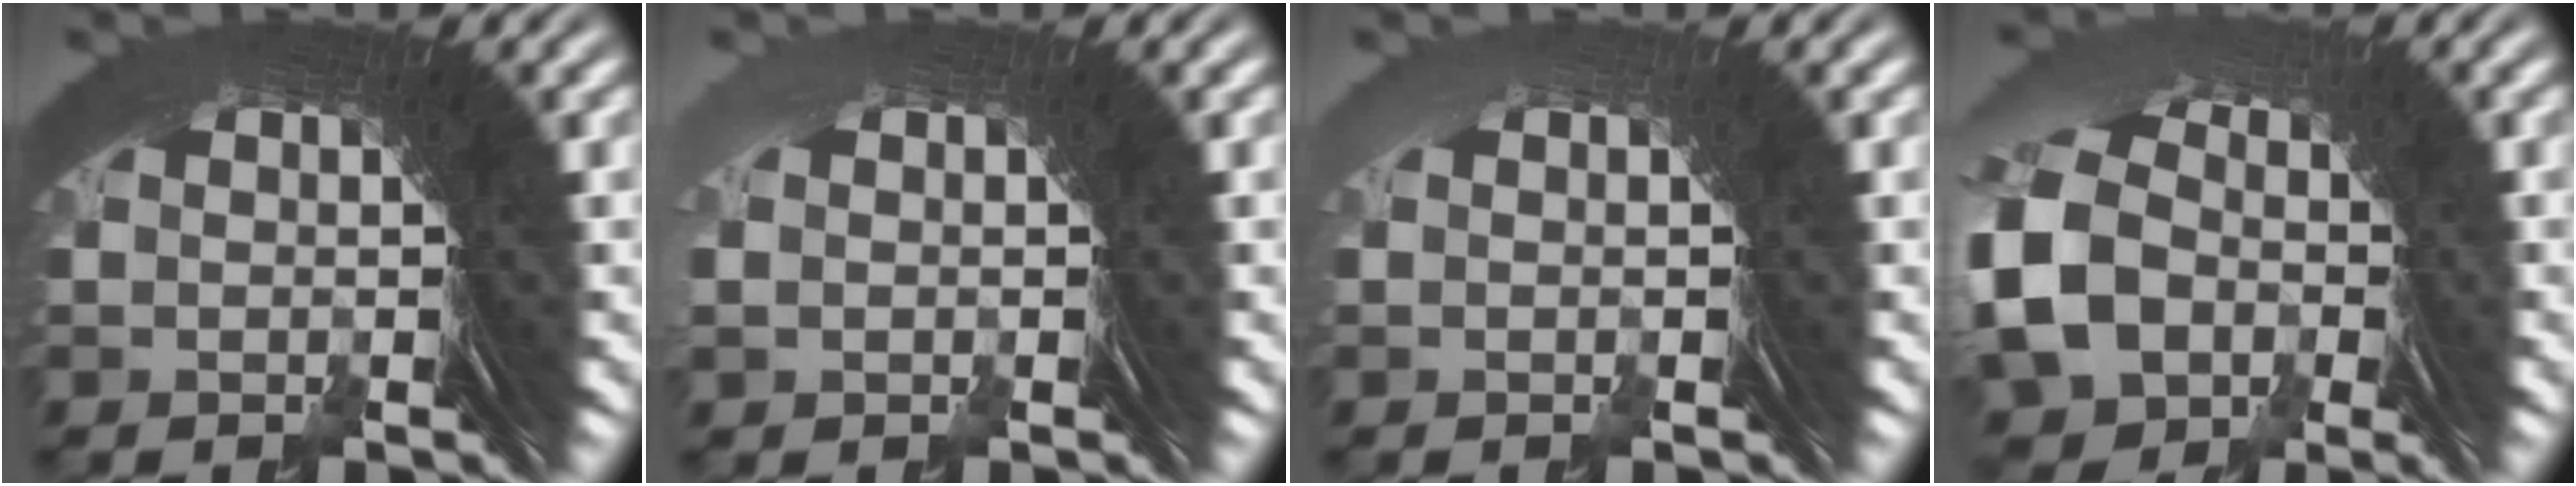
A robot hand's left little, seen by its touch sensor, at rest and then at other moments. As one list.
[{"total": 1.5, "force": [-0.6, -0.6, -1.2], "torque": [0.019, 0.000, -0.005]}, {"total": 1.6, "force": [-0.7, -1.1, -0.9], "torque": [0.018, -0.001, -0.006]}, {"total": 8.0, "force": [-2.0, 6.6, 4.0], "torque": [-0.120, -0.043, -0.012]}]